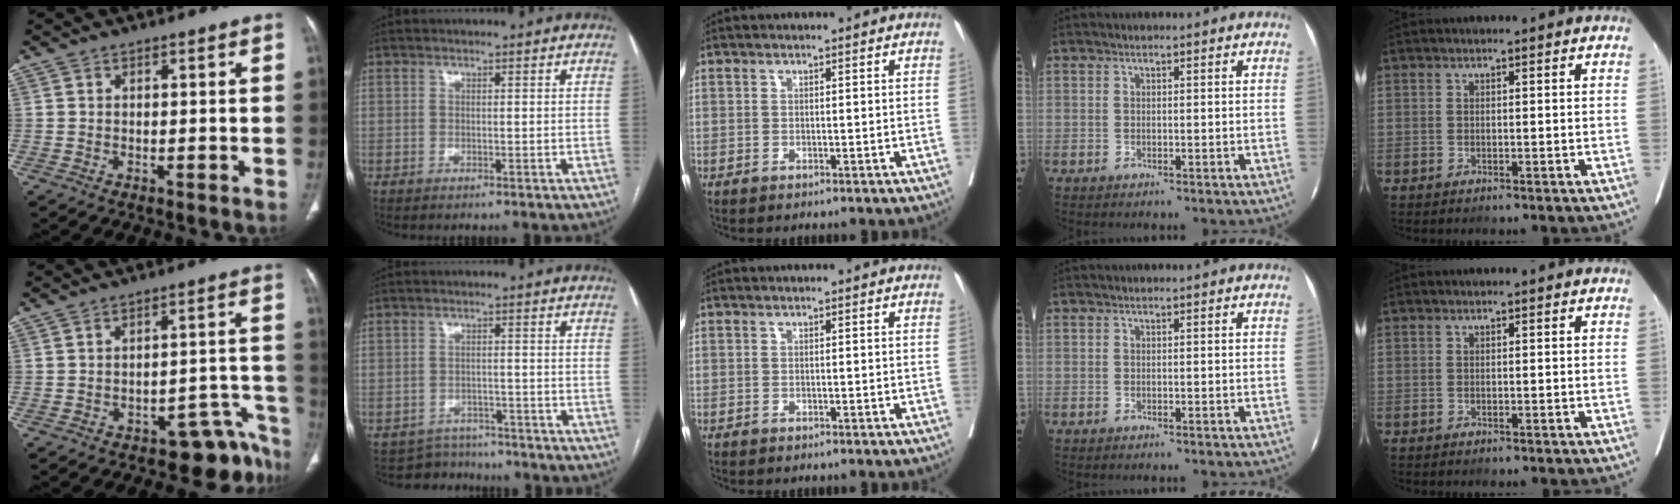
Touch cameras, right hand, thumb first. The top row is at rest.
{"thumb": {"total": 8.8, "force": [-7.5, 4.4, 1.6], "torque": [0.036, 0.104, -0.097]}, "index": {"total": 4.6, "force": [-4.0, 1.8, -1.4], "torque": [0.022, 0.018, -0.060]}}